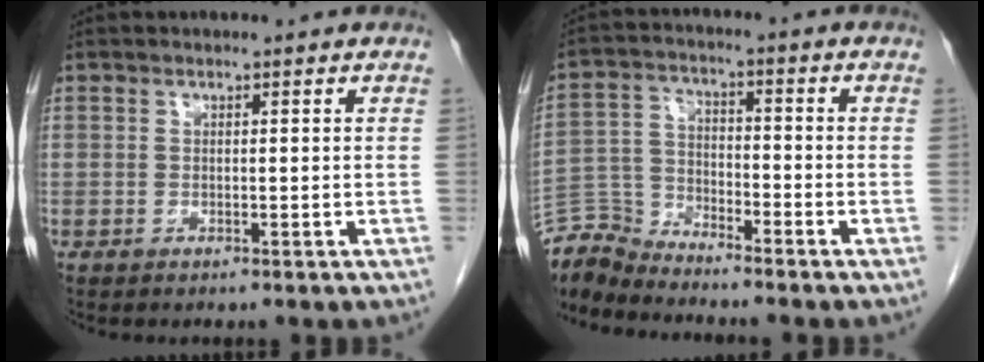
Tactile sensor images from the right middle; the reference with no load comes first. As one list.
[{"total": 6.4, "force": [-6.4, 0.2, -0.8], "torque": [0.012, 0.006, -0.125]}]